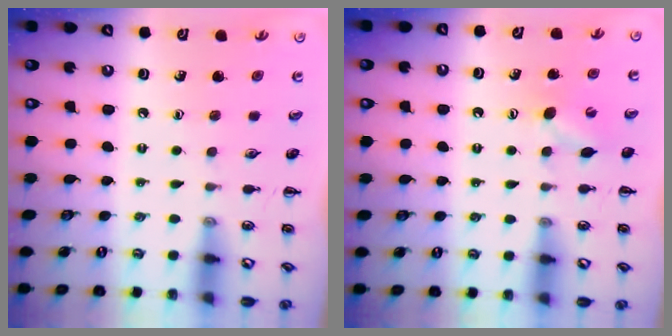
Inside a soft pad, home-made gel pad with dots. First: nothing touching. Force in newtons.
{"total": 5.5, "press": 5.4, "slide": 1.5}